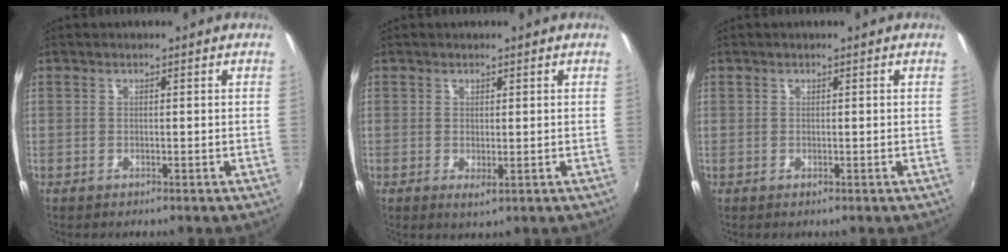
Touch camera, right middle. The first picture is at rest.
{"total": 1.5, "force": [0.2, 0.3, 1.5], "torque": [-0.025, -0.004, 0.004]}
{"total": 0.0}